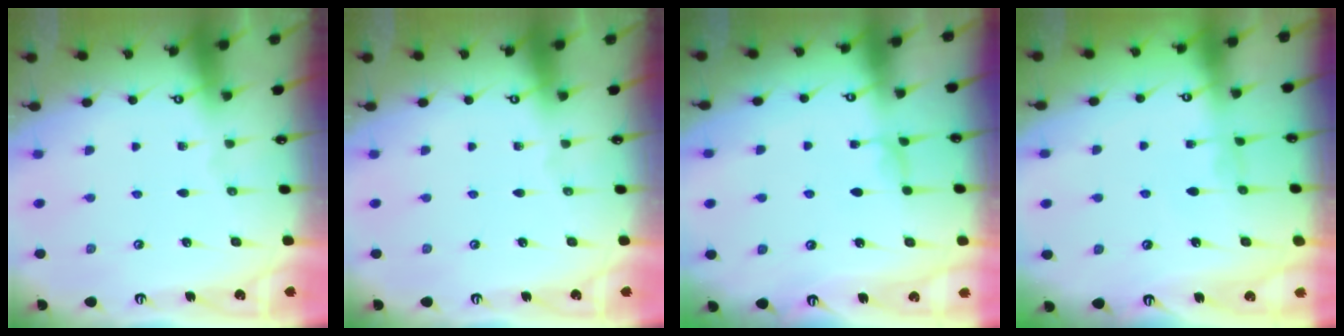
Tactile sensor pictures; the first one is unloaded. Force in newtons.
{"total": 0.0}
{"total": 2.3, "press": 2.2, "slide": 0.3}
{"total": 1.9, "press": 1.9, "slide": 0.3}